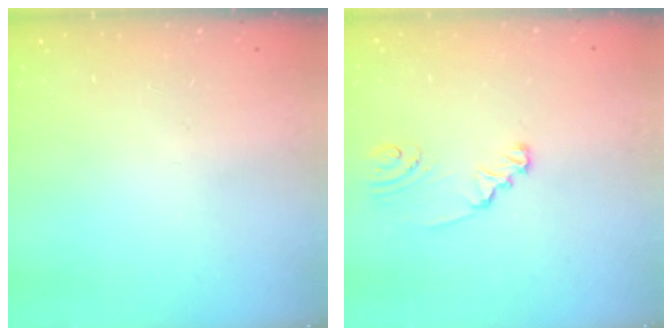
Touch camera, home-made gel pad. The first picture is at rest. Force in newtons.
{"total": 2.3, "press": 2.3, "slide": 0.1}